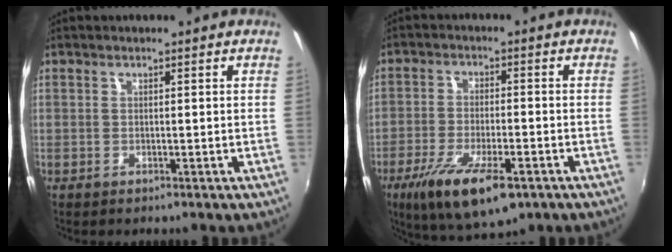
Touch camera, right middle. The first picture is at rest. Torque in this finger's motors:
{"motor_torque": [1.51, -0.63, 0.69, 0.21]}